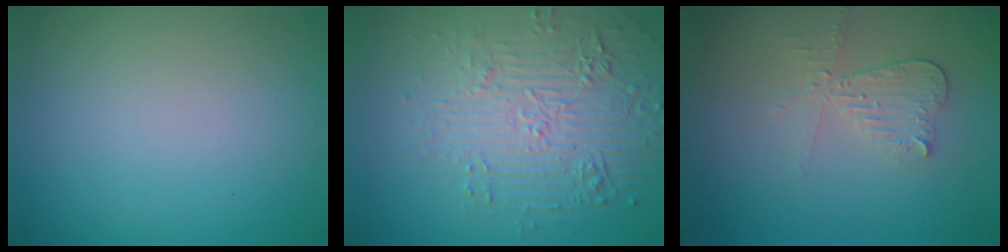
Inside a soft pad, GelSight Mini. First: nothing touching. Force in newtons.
{"total": 6.0, "press": 4.8, "slide": 3.6}
{"total": 2.5, "press": 2.3, "slide": 0.9}